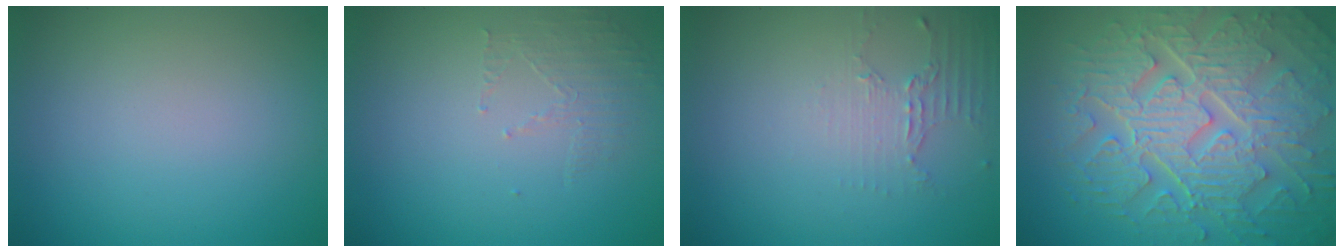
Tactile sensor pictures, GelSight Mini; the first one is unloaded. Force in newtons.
{"total": 1.5, "press": 0.5, "slide": 1.4}
{"total": 2.0, "press": 1.5, "slide": 1.4}
{"total": 10.4, "press": 7.0, "slide": 7.7}